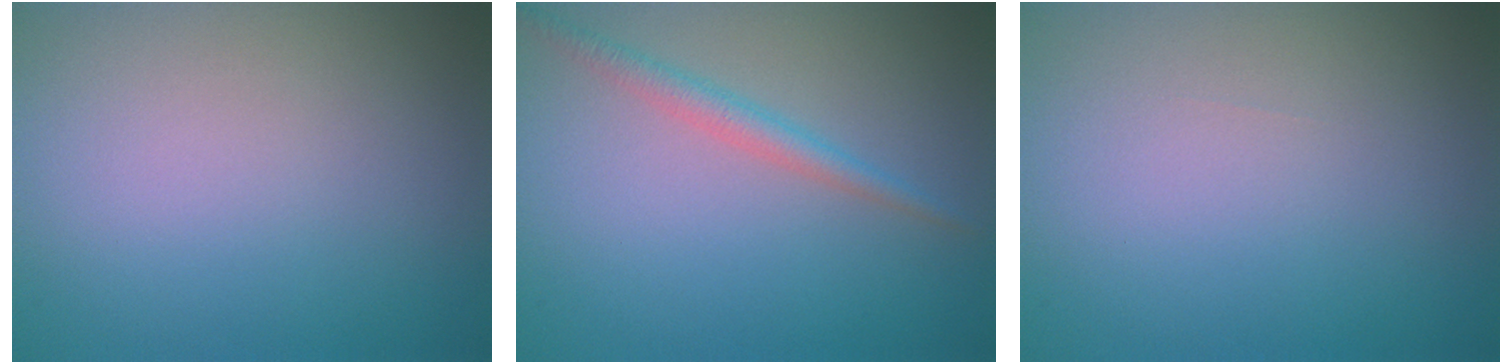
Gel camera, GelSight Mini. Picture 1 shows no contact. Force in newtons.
{"total": 2.0, "press": 2.0, "slide": 0.1}
{"total": 0.0}